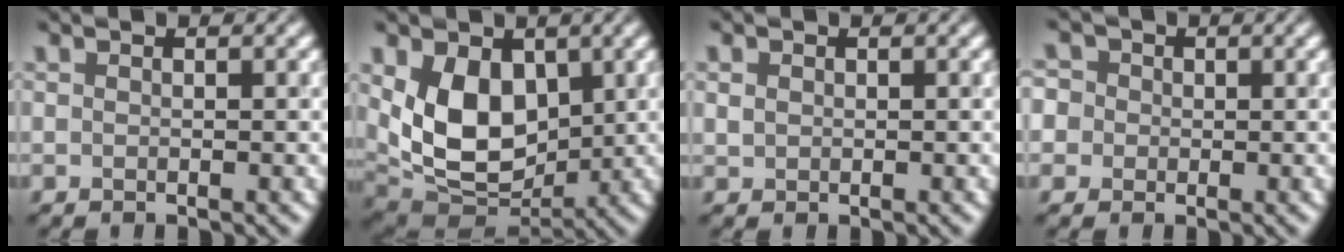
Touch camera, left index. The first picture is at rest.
{"total": 6.2, "force": [0.8, 4.1, 4.6], "torque": [-0.101, -0.013, 0.039]}
{"total": 0.9, "force": [-0.1, -0.4, -0.8], "torque": [-0.005, 0.002, 0.024]}
{"total": 2.4, "force": [0.4, 2.3, 0.1], "torque": [-0.003, 0.026, -0.003]}